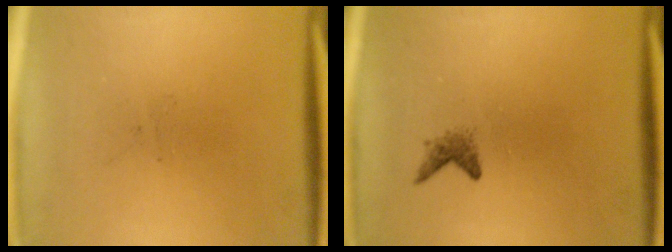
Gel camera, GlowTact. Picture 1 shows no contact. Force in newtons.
{"total": 1.2}